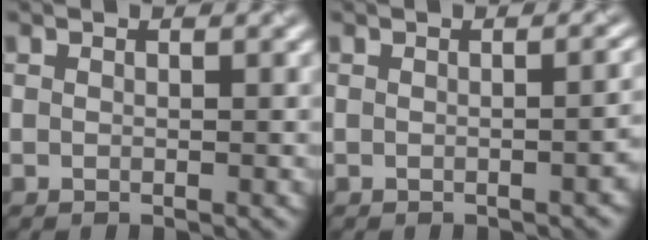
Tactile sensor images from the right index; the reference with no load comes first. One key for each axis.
{"total": 2.6, "fx": -0.6, "fy": 1.1, "fz": 2.3, "tx": -0.017, "ty": 0.001, "tz": -0.003}